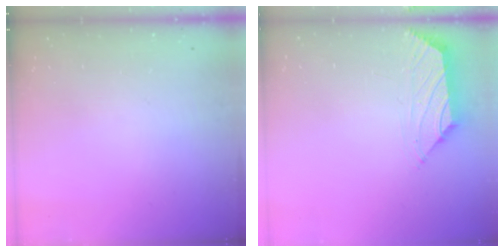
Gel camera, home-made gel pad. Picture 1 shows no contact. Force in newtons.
{"total": 0.8, "press": 0.7, "slide": 0.4}